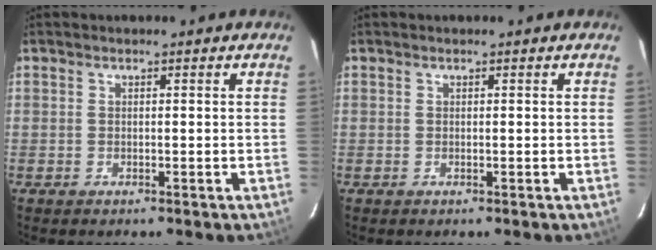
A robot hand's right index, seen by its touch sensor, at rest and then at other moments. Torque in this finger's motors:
{"motor_torque": [0.00, 0.00, 0.03, 0.00]}